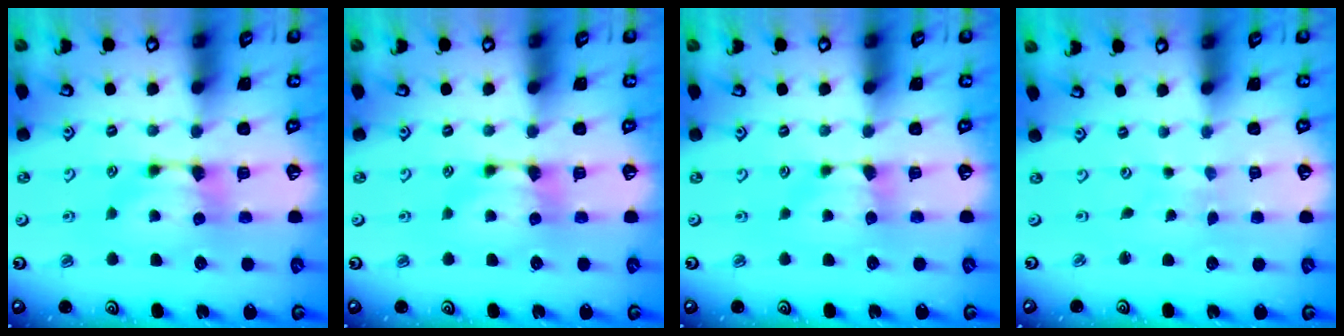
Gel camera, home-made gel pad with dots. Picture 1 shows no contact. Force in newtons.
{"total": 0.0}
{"total": 0.8, "press": 0.7, "slide": 0.5}
{"total": 5.5, "press": 5.5, "slide": 0.3}